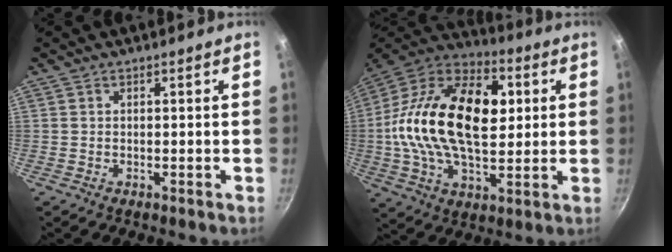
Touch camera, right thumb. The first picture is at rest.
{"total": 27.2, "force": [3.1, 15.9, 21.9], "torque": [-0.382, 0.025, 0.035]}